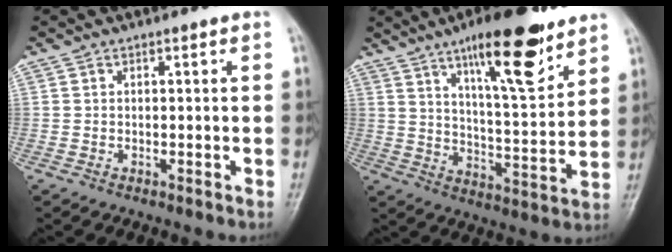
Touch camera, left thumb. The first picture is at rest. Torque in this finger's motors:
{"motor_torque": [0.80, 0.54, 1.36, -1.42, 0.42]}